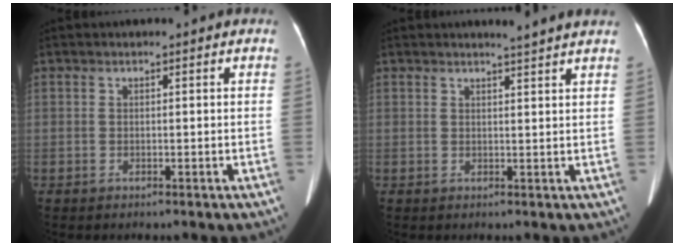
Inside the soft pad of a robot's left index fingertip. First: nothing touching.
{"total": 3.4, "force": [3.1, -0.7, 1.2], "torque": [-0.016, -0.003, 0.034]}